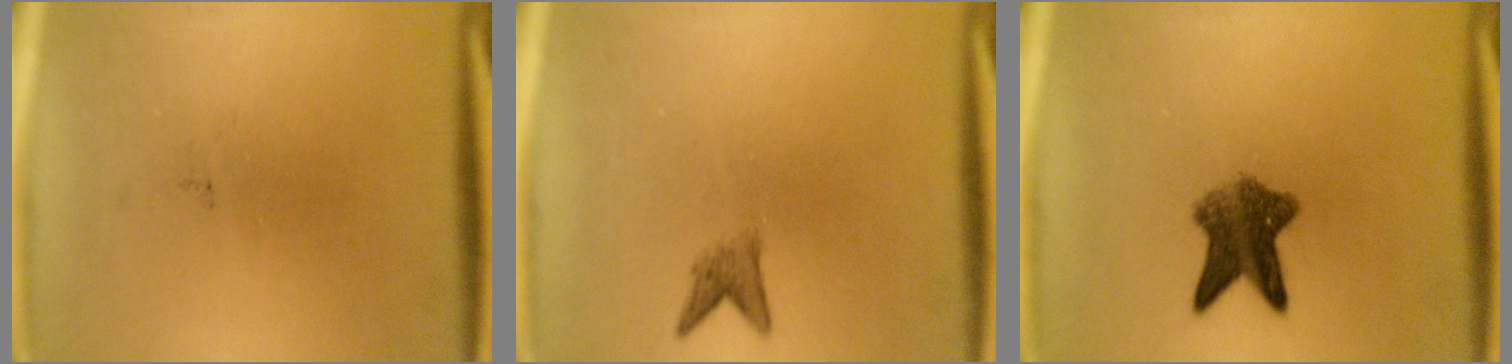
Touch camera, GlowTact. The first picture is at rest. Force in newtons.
{"total": 1.8}
{"total": 6.8}